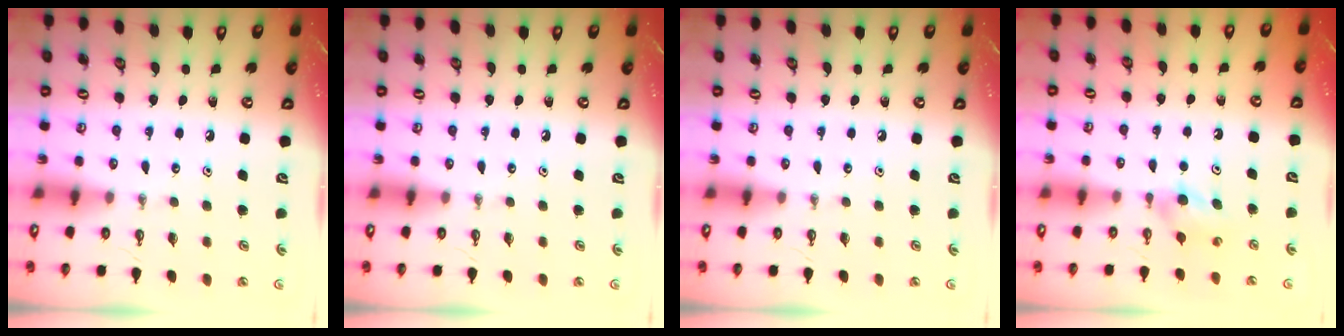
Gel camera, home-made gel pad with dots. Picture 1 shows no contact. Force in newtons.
{"total": 0.0}
{"total": 0.0}
{"total": 4.5, "press": 4.4, "slide": 0.9}